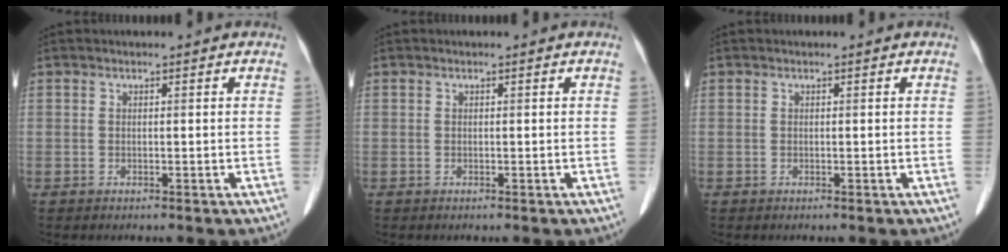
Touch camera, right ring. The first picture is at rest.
{"total": 0.0}
{"total": 0.0}